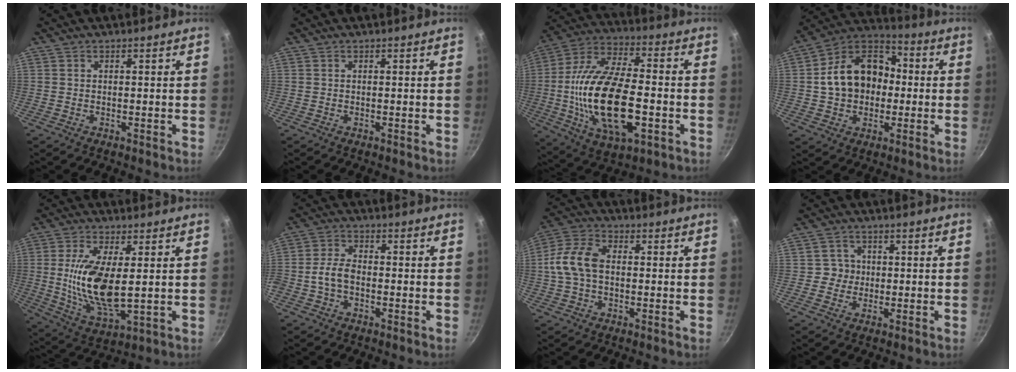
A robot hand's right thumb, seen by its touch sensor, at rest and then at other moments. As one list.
[{"total": 0.0}, {"total": 23.9, "force": [-4.0, 11.4, 20.6], "torque": [-0.389, 0.021, -0.071]}, {"total": 16.7, "force": [0.0, 12.7, 10.7], "torque": [-0.152, 0.042, -0.014]}, {"total": 14.3, "force": [1.2, 5.9, 13.0], "torque": [-0.250, -0.018, 0.027]}, {"total": 5.0, "force": [-1.4, 3.2, 3.5], "torque": [-0.066, 0.024, -0.036]}, {"total": 9.5, "force": [0.0, 6.3, 7.2], "torque": [-0.139, 0.029, -0.012]}, {"total": 3.1, "force": [-0.1, 3.1, 0.4], "torque": [0.021, 0.008, -0.007]}]